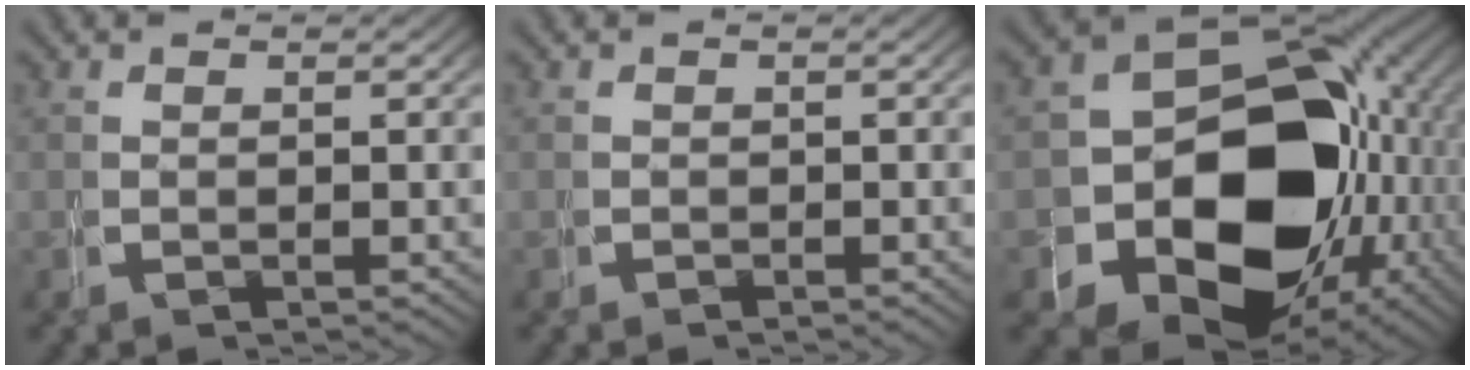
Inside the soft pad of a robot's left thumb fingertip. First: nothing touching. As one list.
[{"total": 0.5, "force": [-0.3, 0.1, -0.4], "torque": [0.006, -0.001, -0.005]}, {"total": 24.2, "force": [-3.6, 17.8, 15.9], "torque": [-0.288, -0.088, -0.031]}]